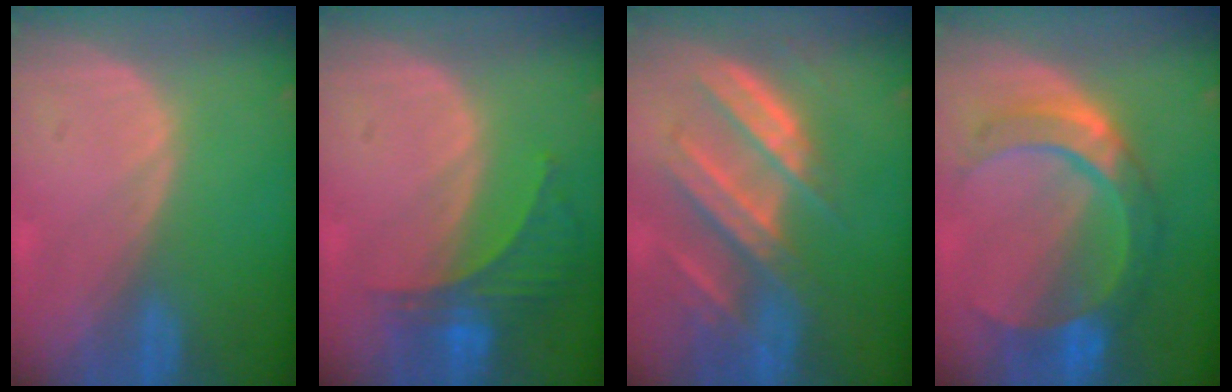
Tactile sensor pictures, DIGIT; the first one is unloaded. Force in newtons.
{"total": 6.1, "press": 5.7, "slide": 2.1}
{"total": 9.0, "press": 8.2, "slide": 3.6}
{"total": 8.5, "press": 8.5, "slide": 0.5}